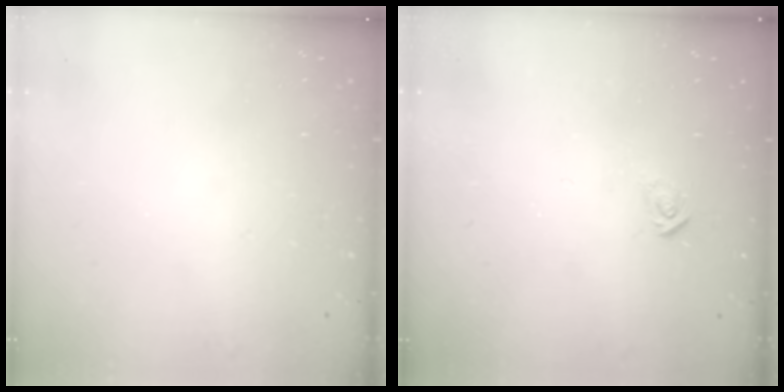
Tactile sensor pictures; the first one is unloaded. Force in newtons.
{"total": 2.9, "press": 2.9, "slide": 0.3}